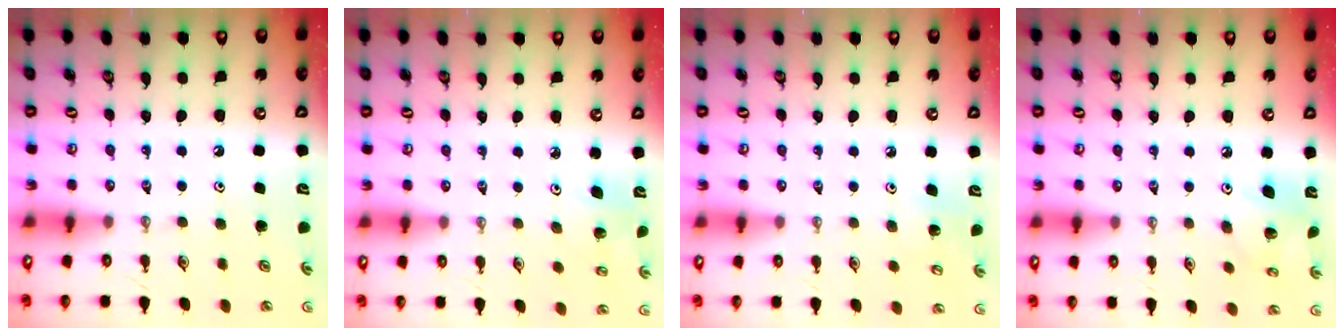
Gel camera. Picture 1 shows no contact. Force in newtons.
{"total": 3.5, "press": 3.2, "slide": 1.3}
{"total": 4.8, "press": 4.8, "slide": 0.4}
{"total": 9.0, "press": 9.0, "slide": 0.3}